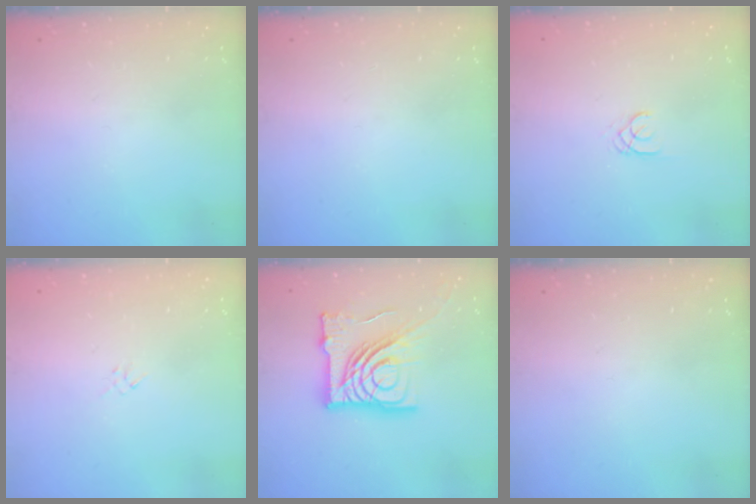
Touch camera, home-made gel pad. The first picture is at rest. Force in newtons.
{"total": 0.0}
{"total": 1.8, "press": 1.7, "slide": 0.2}
{"total": 1.3, "press": 1.2, "slide": 0.5}
{"total": 22.2, "press": 22.1, "slide": 2.7}
{"total": 0.0}